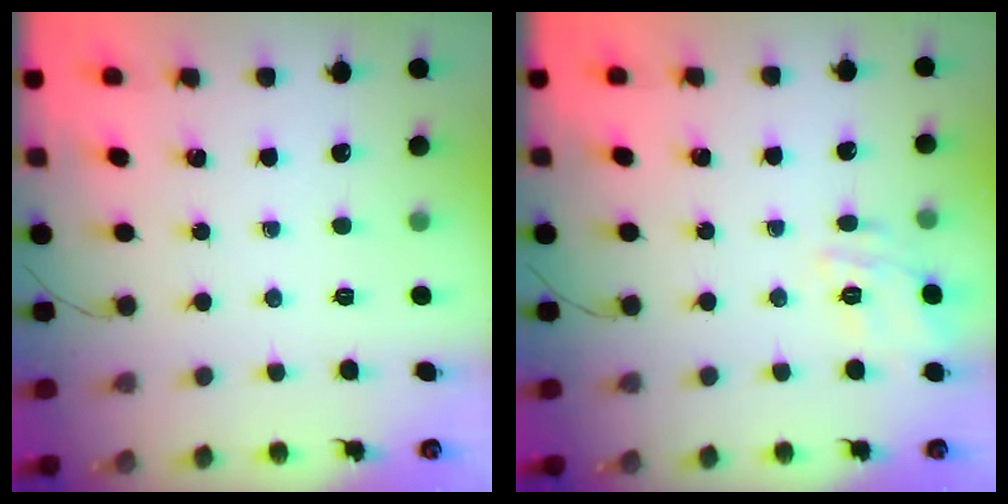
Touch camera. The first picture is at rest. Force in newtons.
{"total": 7.0, "press": 6.9, "slide": 1.0}